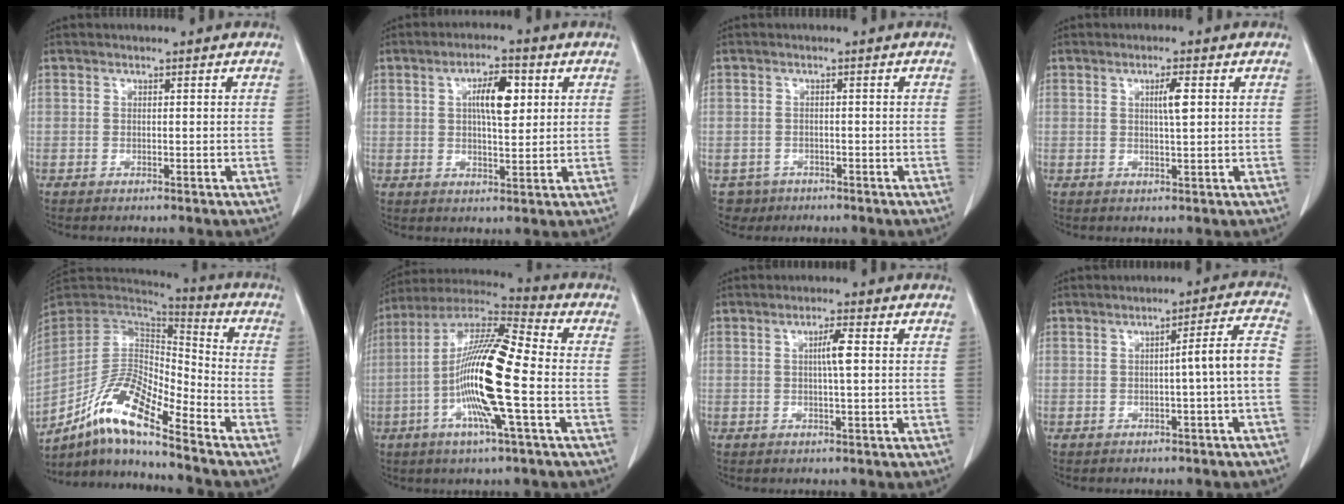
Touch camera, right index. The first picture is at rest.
{"total": 6.6, "force": [1.8, 2.1, 6.0], "torque": [-0.104, 0.007, 0.031]}
{"total": 3.4, "force": [-1.8, 2.8, -0.3], "torque": [0.002, 0.006, -0.029]}
{"total": 3.0, "force": [0.8, 0.2, 2.9], "torque": [-0.048, -0.001, 0.013]}
{"total": 14.3, "force": [-9.4, 2.7, 10.4], "torque": [-0.204, 0.011, -0.173]}
{"total": 17.0, "force": [-3.3, 1.1, 16.7], "torque": [-0.328, -0.001, -0.071]}
{"total": 3.2, "force": [0.5, 0.0, 3.2], "torque": [-0.055, 0.000, 0.007]}
{"total": 5.5, "force": [-1.3, -0.7, 5.3], "torque": [-0.070, 0.014, -0.019]}